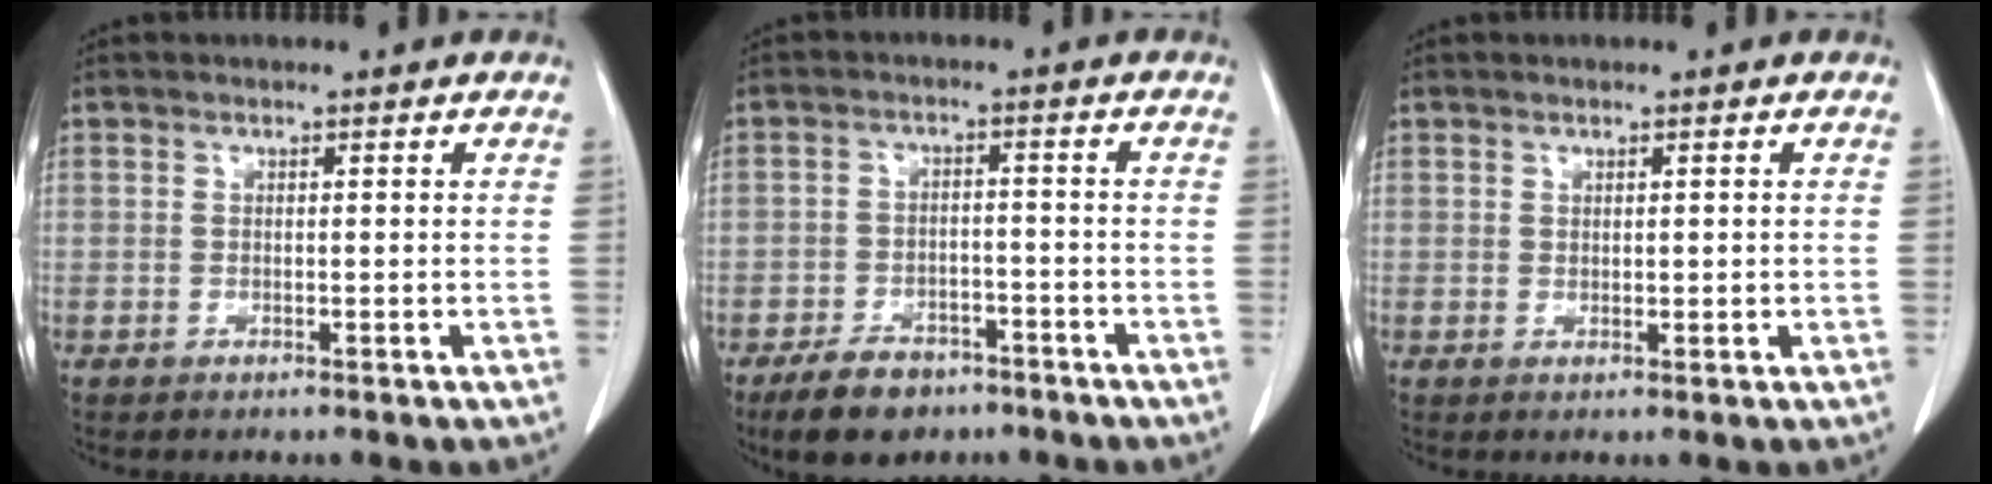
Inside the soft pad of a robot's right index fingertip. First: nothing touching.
{"total": 7.1, "force": [-5.3, 3.6, 3.1], "torque": [-0.060, -0.001, -0.087]}
{"total": 0.6, "force": [0.2, 0.4, 0.3], "torque": [-0.003, -0.001, 0.001]}